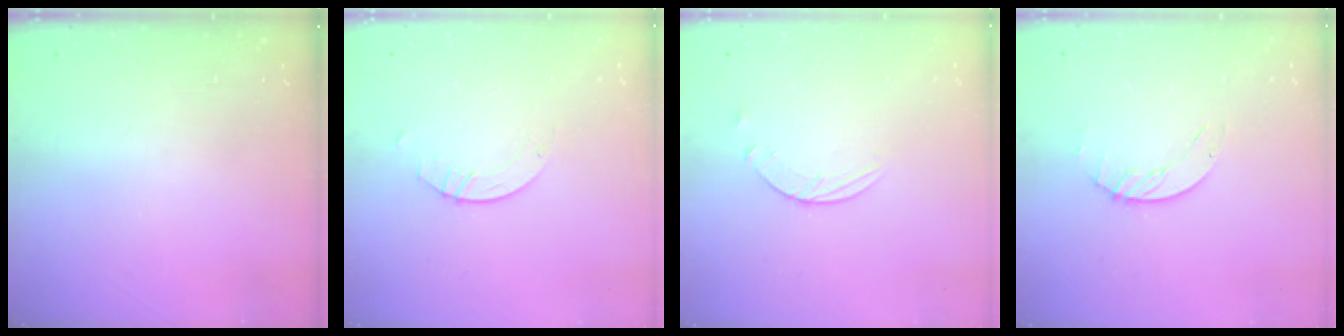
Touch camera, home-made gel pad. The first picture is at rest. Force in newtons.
{"total": 2.1, "press": 2.1, "slide": 0.1}
{"total": 2.9, "press": 2.8, "slide": 0.3}
{"total": 1.2, "press": 1.2, "slide": 0.2}